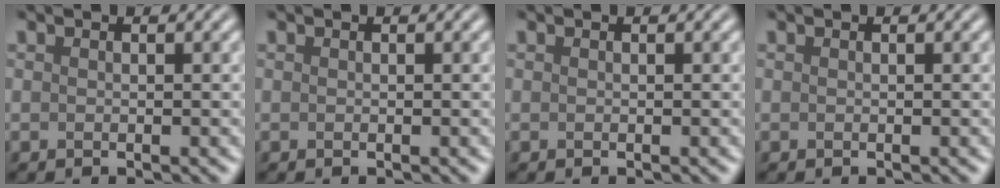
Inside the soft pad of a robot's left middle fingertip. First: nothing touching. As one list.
[{"total": 0.0}, {"total": 0.0}, {"total": 0.0}]